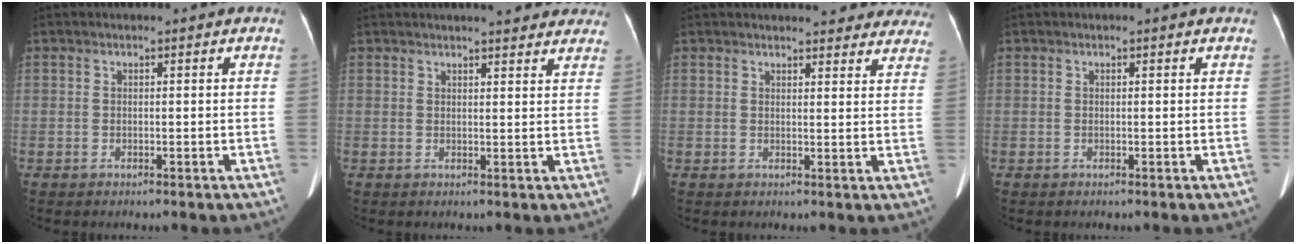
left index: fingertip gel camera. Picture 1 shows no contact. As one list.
[{"total": 10.9, "force": [9.7, 2.2, 4.4], "torque": [-0.033, 0.002, 0.094]}, {"total": 15.7, "force": [14.5, 3.7, 4.8], "torque": [-0.027, -0.015, 0.146]}, {"total": 0.0}]